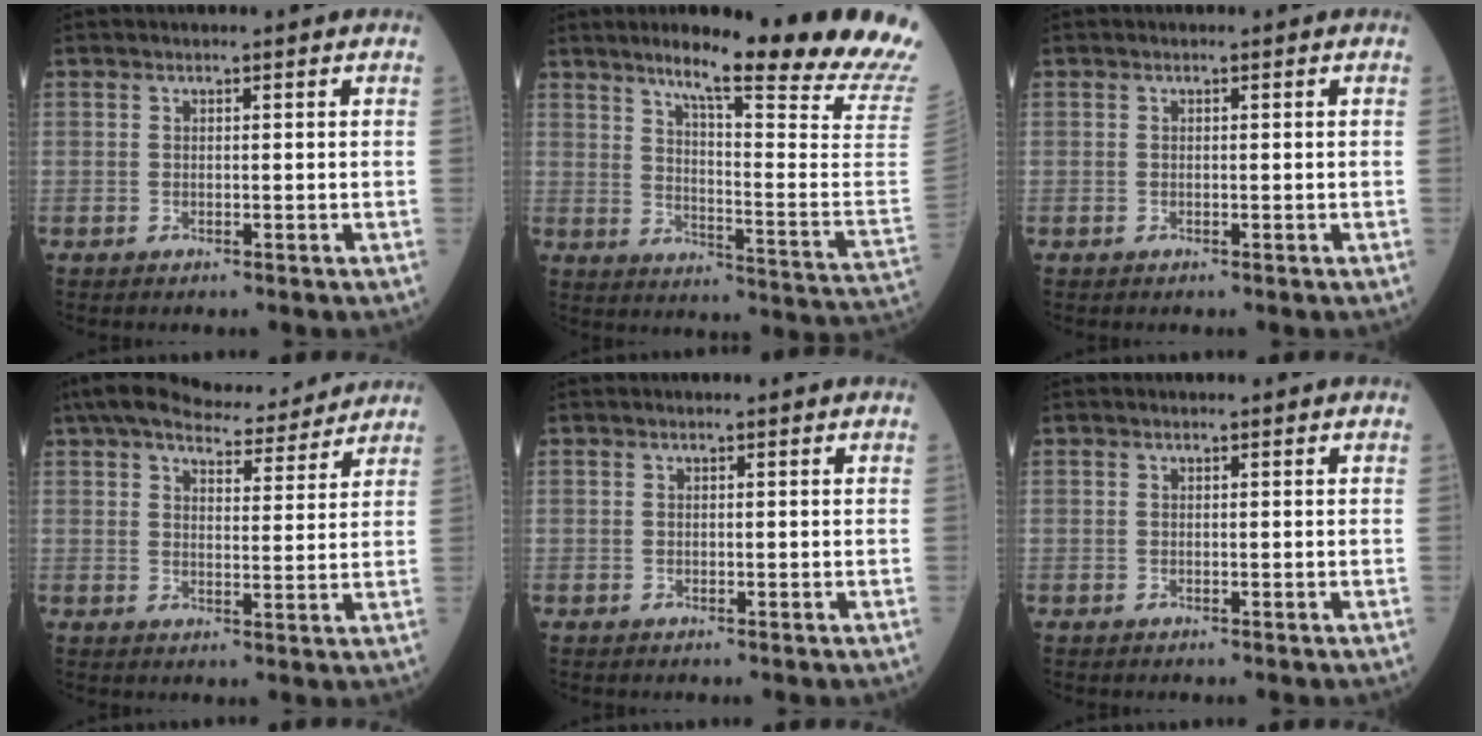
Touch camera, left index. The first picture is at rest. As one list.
[{"total": 24.9, "force": [20.5, -1.3, 14.0], "torque": [-0.182, -0.101, 0.257]}, {"total": 0.0}, {"total": 12.9, "force": [11.8, 2.5, 4.7], "torque": [-0.069, 0.016, 0.163]}, {"total": 0.0}, {"total": 0.0}]